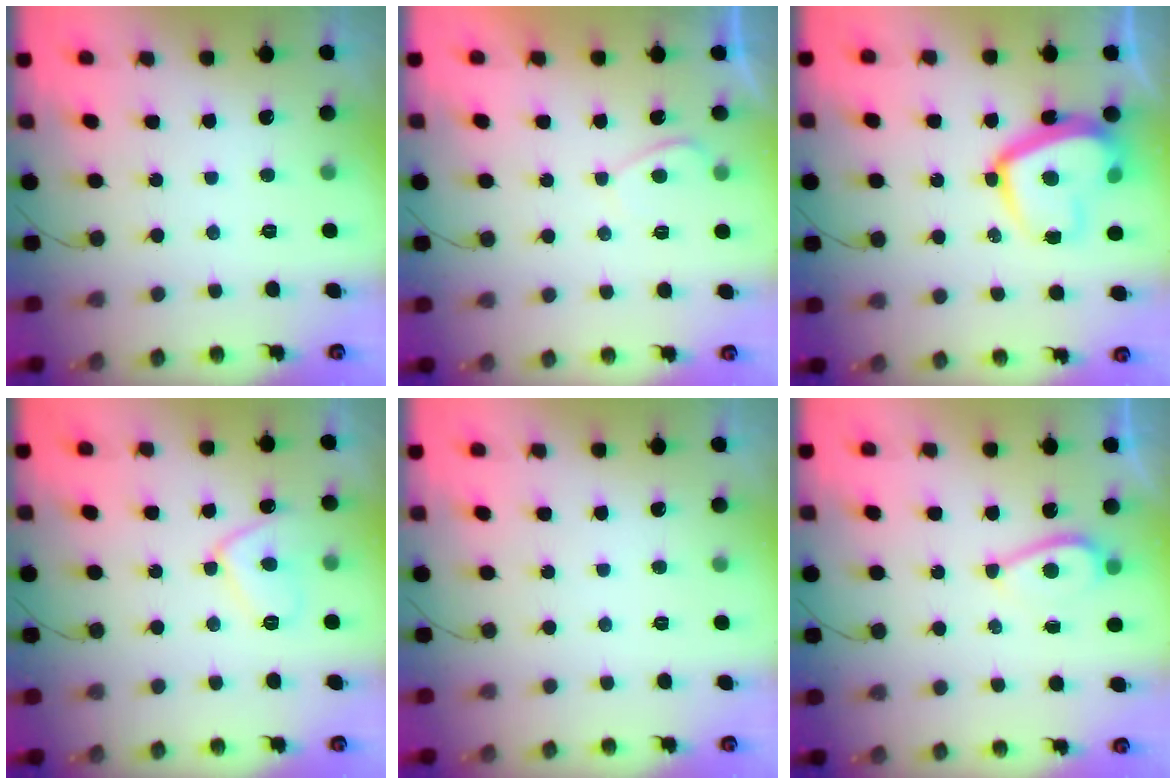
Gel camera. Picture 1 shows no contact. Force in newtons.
{"total": 1.0, "press": 0.8, "slide": 0.6}
{"total": 14.8, "press": 14.7, "slide": 1.4}
{"total": 8.7, "press": 8.7, "slide": 0.8}
{"total": 0.0}
{"total": 4.3, "press": 3.7, "slide": 2.1}